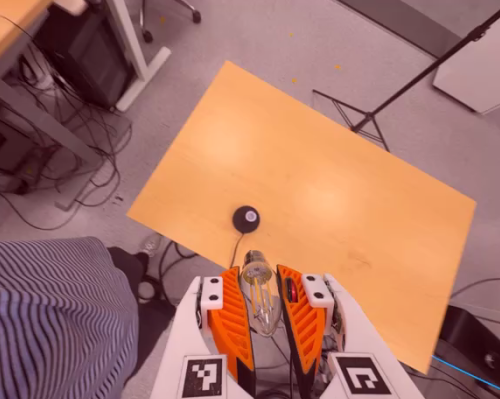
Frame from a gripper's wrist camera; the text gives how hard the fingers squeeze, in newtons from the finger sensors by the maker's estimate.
{"total": 22.0, "left": 25.1, "right": 18.8}